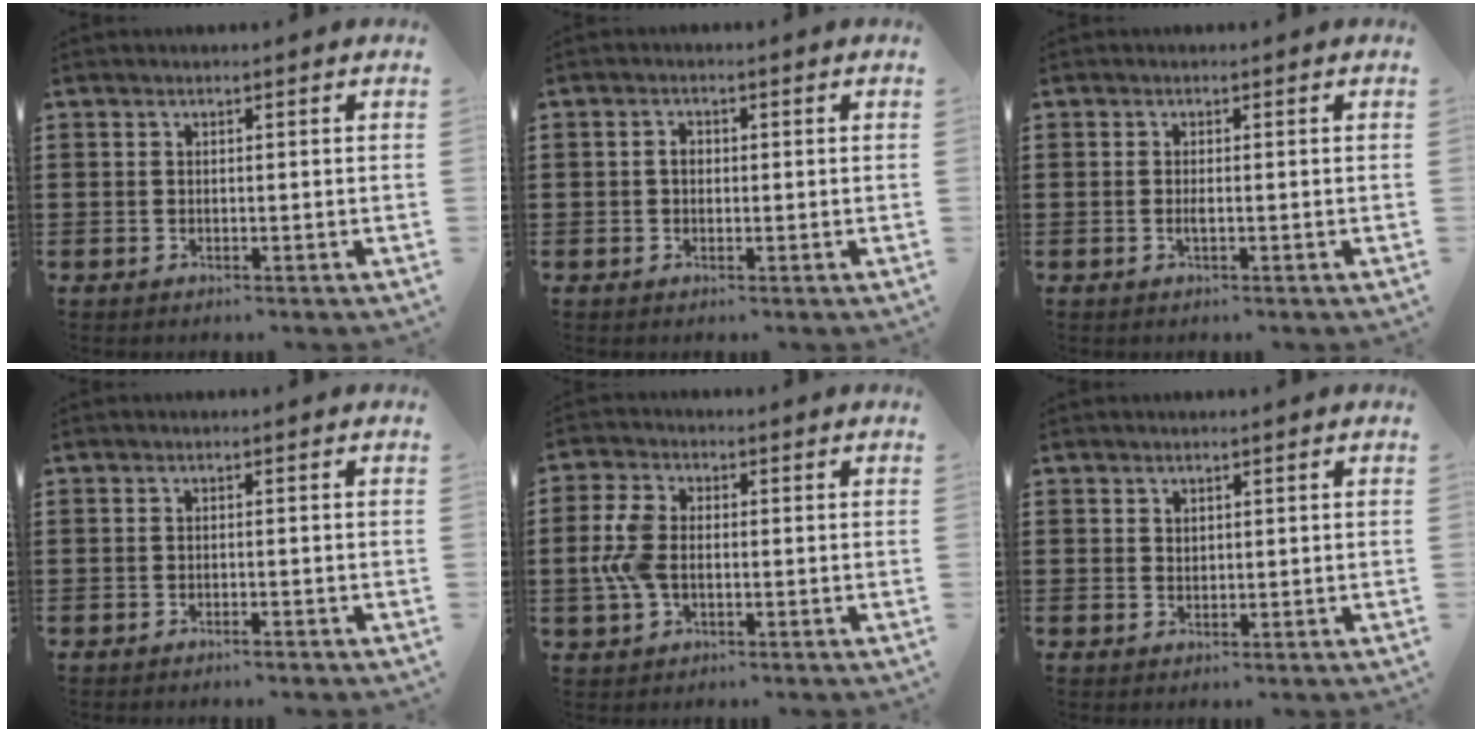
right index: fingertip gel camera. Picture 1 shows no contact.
{"total": 1.7, "force": [0.0, 1.2, 1.2], "torque": [-0.024, 0.007, -0.001]}
{"total": 0.9, "force": [-0.2, 0.2, 0.8], "torque": [-0.023, -0.006, -0.004]}
{"total": 0.8, "force": [-0.6, 0.1, 0.4], "torque": [-0.010, -0.003, -0.012]}
{"total": 6.0, "force": [-0.6, 3.8, 4.6], "torque": [-0.121, -0.002, -0.018]}
{"total": 1.1, "force": [0.9, 0.7, 0.2], "torque": [-0.005, 0.002, 0.018]}